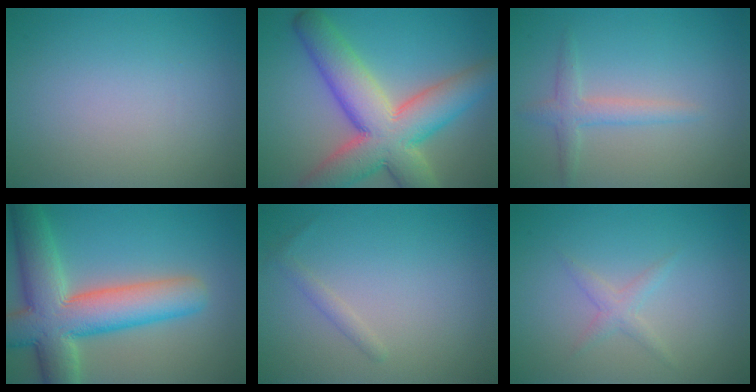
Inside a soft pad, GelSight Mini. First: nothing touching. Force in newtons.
{"total": 11.1, "press": 11.1, "slide": 0.8}
{"total": 1.9, "press": 1.9, "slide": 0.0}
{"total": 10.3, "press": 10.3, "slide": 0.7}
{"total": 0.9, "press": 0.9, "slide": 0.1}
{"total": 1.3, "press": 1.3, "slide": 0.1}